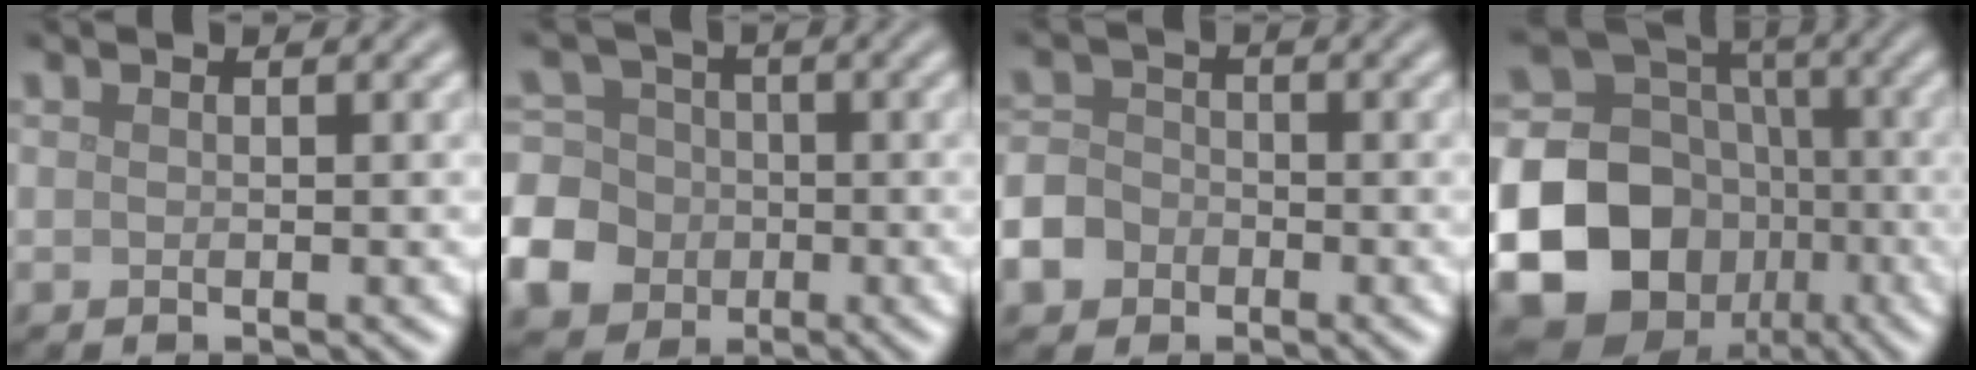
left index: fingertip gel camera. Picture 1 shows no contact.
{"total": 8.5, "force": [-3.0, 7.4, 2.8], "torque": [-0.070, -0.012, -0.081]}
{"total": 4.9, "force": [-2.6, 3.9, 1.6], "torque": [-0.023, -0.012, -0.056]}
{"total": 22.8, "force": [-6.6, 20.3, 8.2], "torque": [-0.202, -0.035, -0.149]}